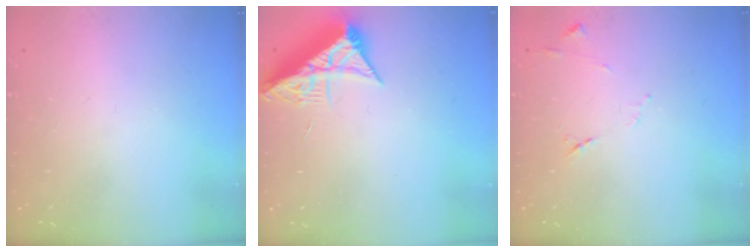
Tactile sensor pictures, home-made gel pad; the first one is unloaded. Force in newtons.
{"total": 8.4, "press": 8.4, "slide": 0.5}
{"total": 7.1, "press": 7.1, "slide": 0.7}